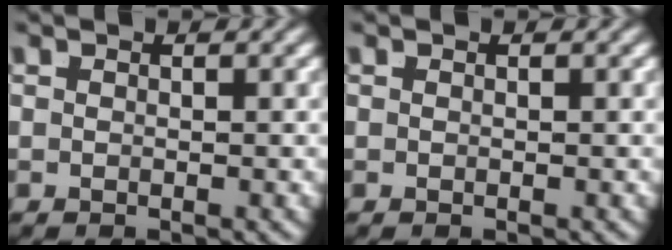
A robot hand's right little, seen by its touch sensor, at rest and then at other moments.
{"total": 0.0}